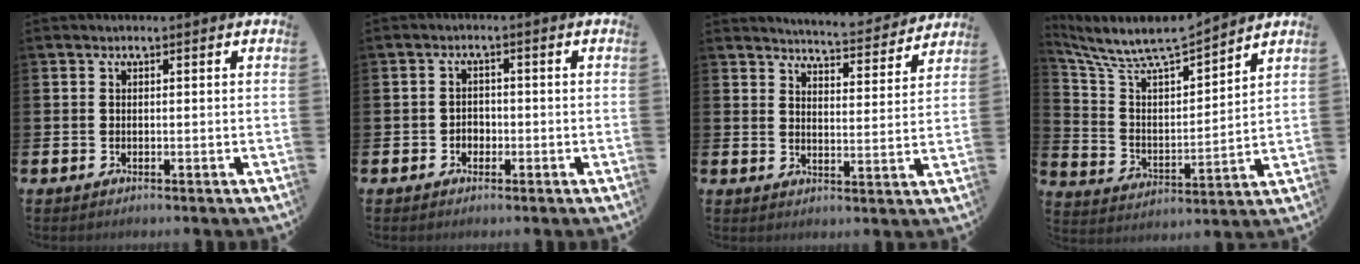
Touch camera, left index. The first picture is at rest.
{"total": 1.8, "force": [-0.8, 1.6, 0.6], "torque": [-0.009, 0.002, -0.020]}
{"total": 5.4, "force": [5.3, 0.2, 0.3], "torque": [-0.016, -0.044, 0.091]}
{"total": 8.7, "force": [8.2, 1.3, 2.6], "torque": [-0.096, -0.061, 0.142]}